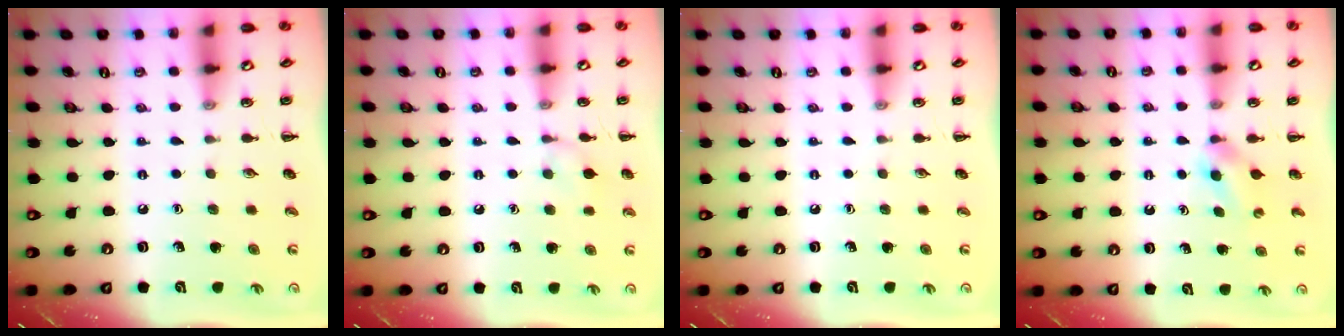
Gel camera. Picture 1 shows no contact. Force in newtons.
{"total": 6.2, "press": 5.8, "slide": 2.2}
{"total": 0.0}
{"total": 3.0, "press": 2.7, "slide": 1.3}